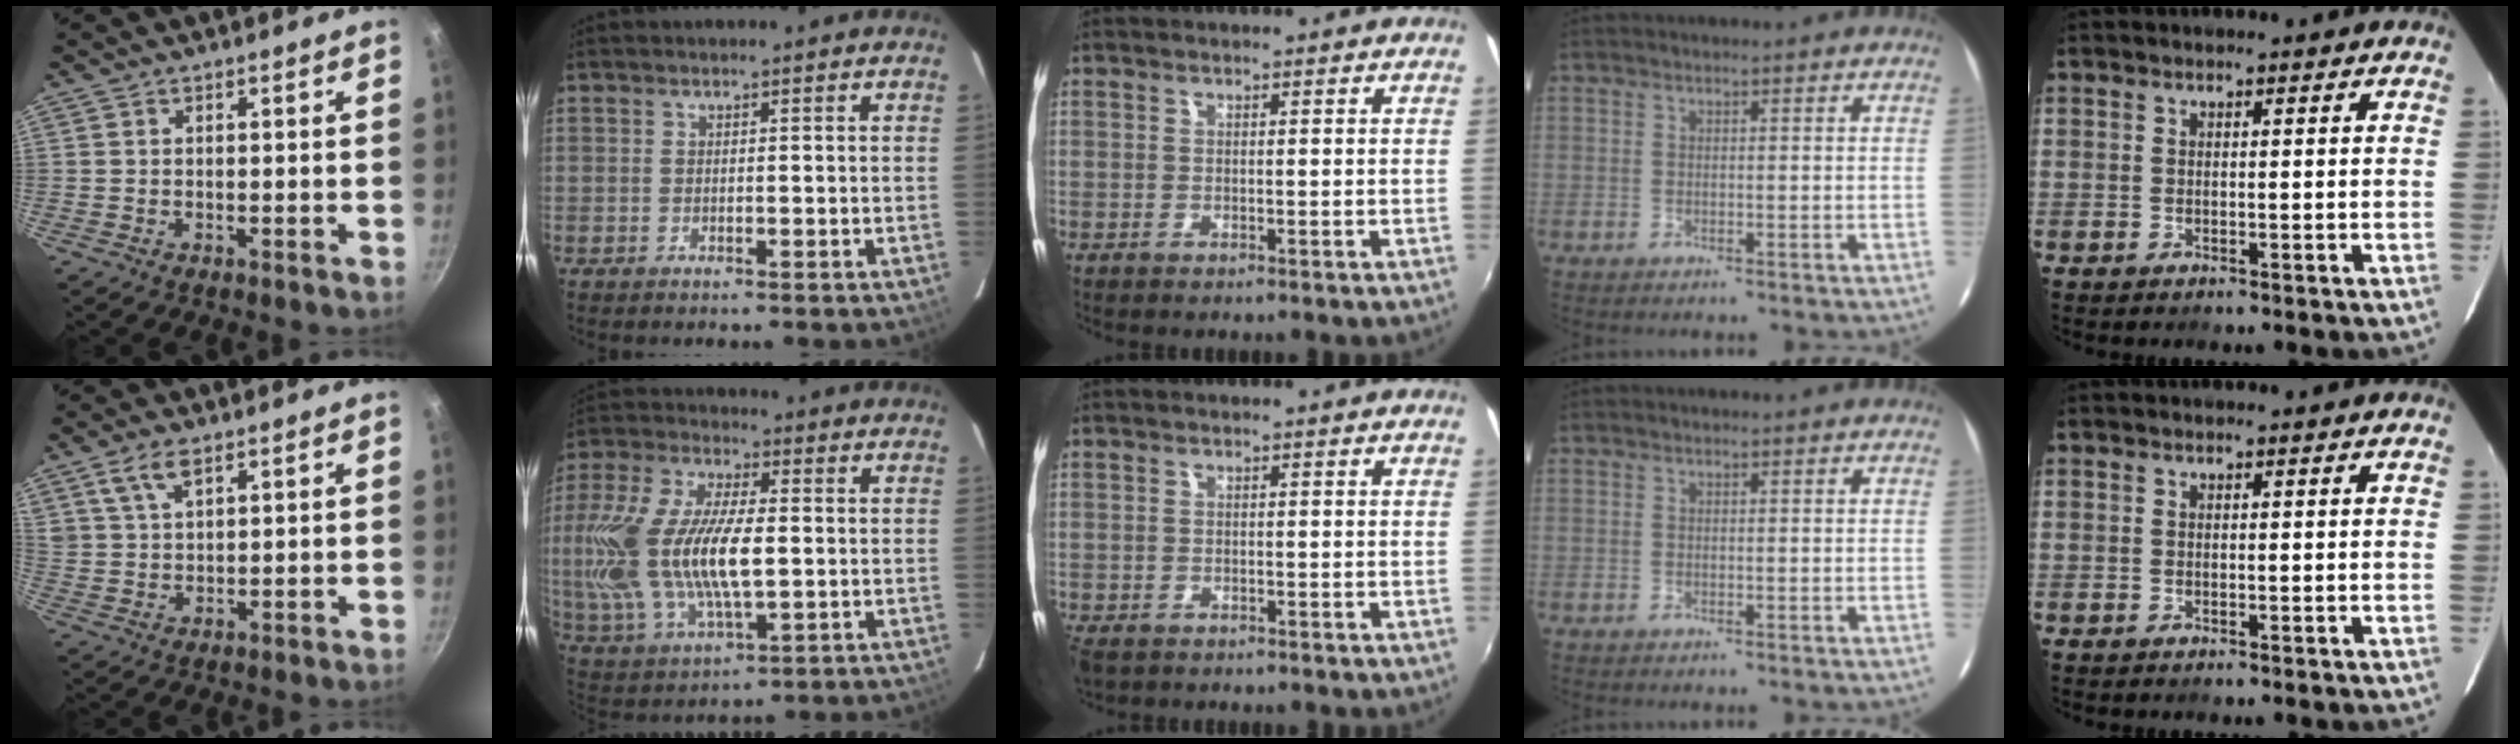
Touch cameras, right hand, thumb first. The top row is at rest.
{"thumb": {"total": 5.6, "force": [3.3, 2.5, 3.8], "torque": [-0.066, -0.007, 0.069]}, "index": {"total": 24.1, "force": [-0.3, 11.4, 21.3], "torque": [-0.464, -0.001, 0.000]}, "middle": {"total": 3.6, "force": [-2.3, 2.1, 1.8], "torque": [-0.044, -0.015, -0.040]}}